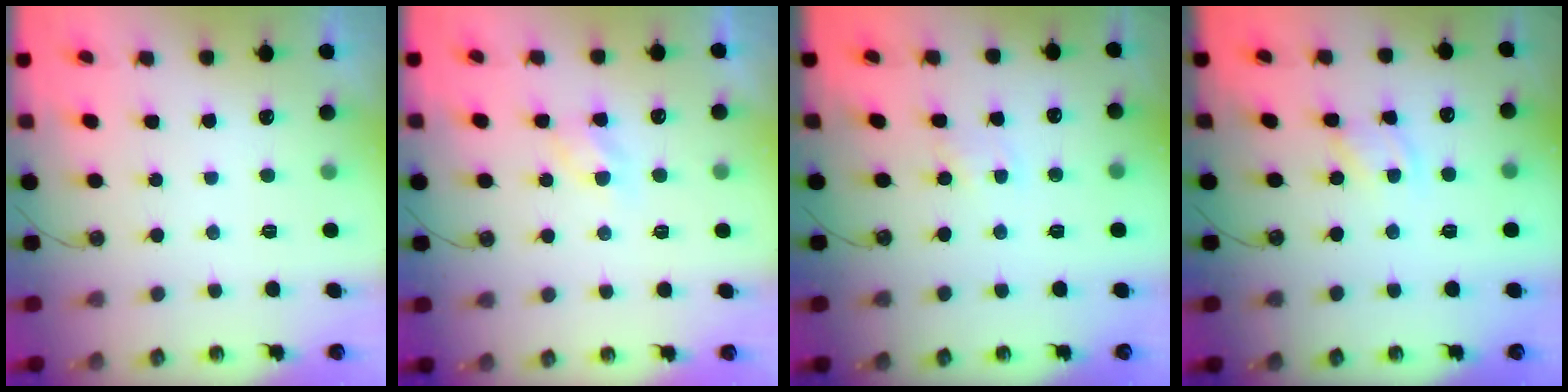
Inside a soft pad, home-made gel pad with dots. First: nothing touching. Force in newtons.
{"total": 5.0, "press": 4.9, "slide": 0.7}
{"total": 2.0, "press": 2.0, "slide": 0.3}
{"total": 4.6, "press": 4.5, "slide": 0.5}